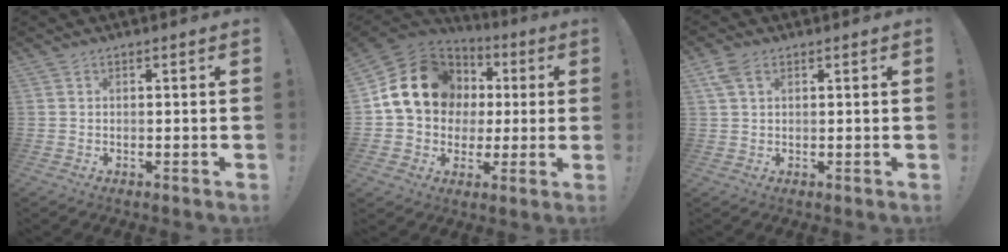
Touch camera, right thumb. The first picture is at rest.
{"total": 18.8, "force": [4.4, 15.3, 10.0], "torque": [-0.152, -0.003, 0.104]}
{"total": 4.4, "force": [2.1, 2.5, 3.0], "torque": [-0.067, 0.004, 0.043]}